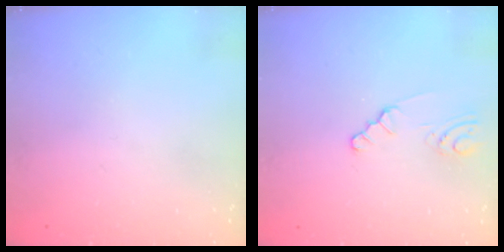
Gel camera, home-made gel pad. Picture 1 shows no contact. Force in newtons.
{"total": 2.1, "press": 2.1, "slide": 0.3}